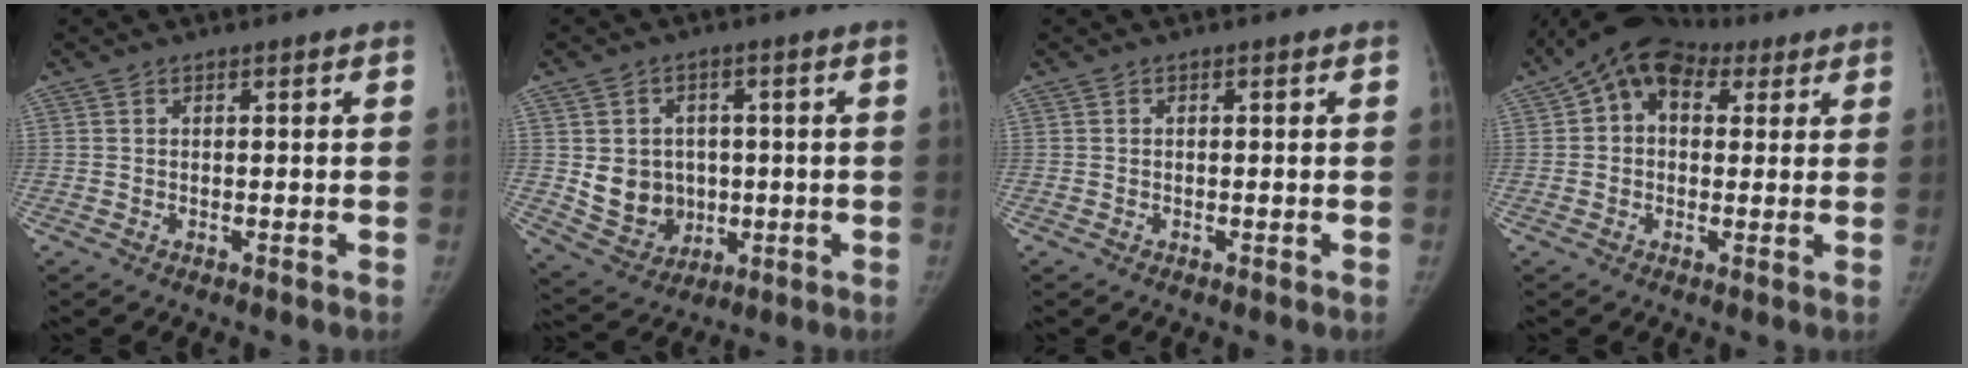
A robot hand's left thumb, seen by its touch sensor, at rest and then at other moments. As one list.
[{"total": 9.7, "force": [0.0, 8.6, 4.6], "torque": [-0.037, -0.004, 0.018]}, {"total": 0.0}, {"total": 10.8, "force": [4.6, 7.5, 6.3], "torque": [-0.071, 0.022, 0.069]}]